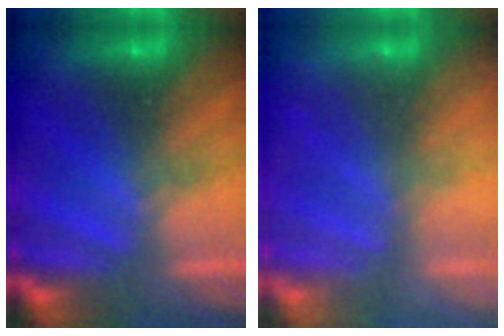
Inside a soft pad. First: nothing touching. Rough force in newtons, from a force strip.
{"total": 2.5}